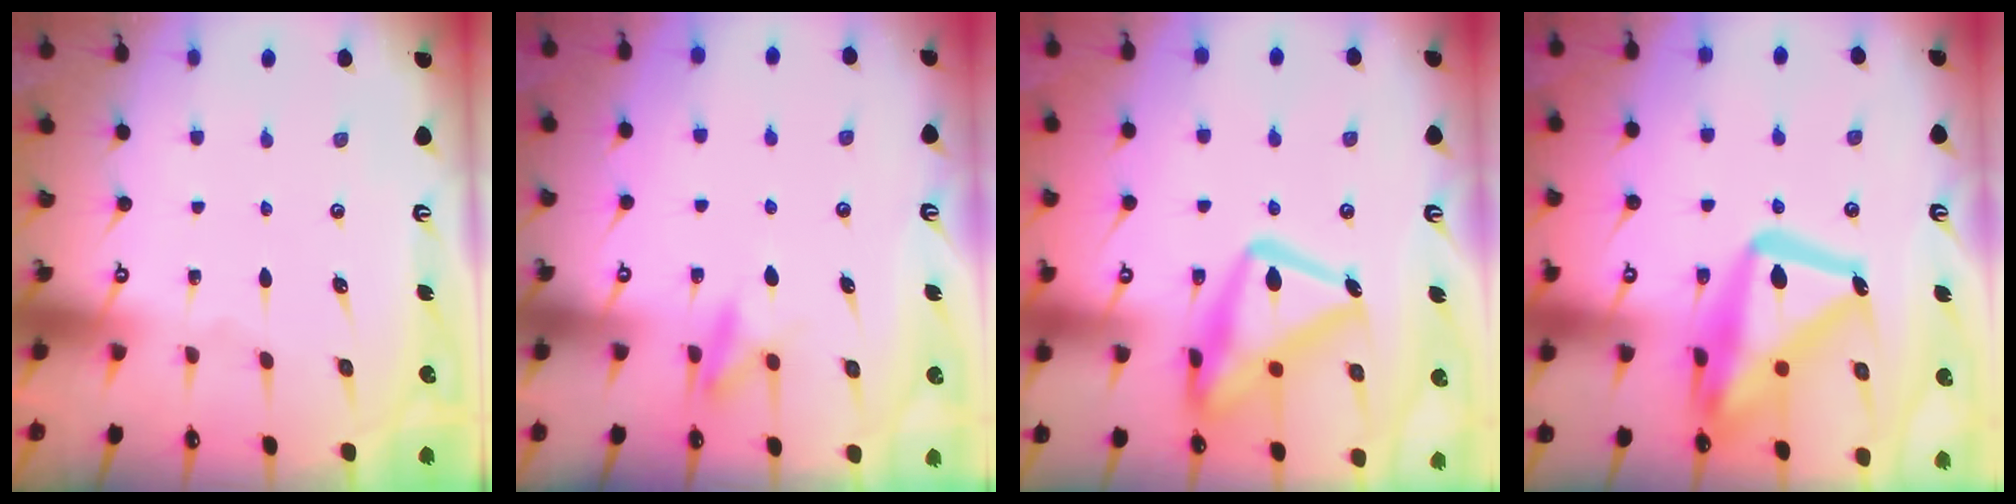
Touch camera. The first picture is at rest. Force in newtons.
{"total": 8.5, "press": 8.4, "slide": 1.1}
{"total": 20.9, "press": 20.8, "slide": 1.7}
{"total": 21.0, "press": 20.9, "slide": 2.1}